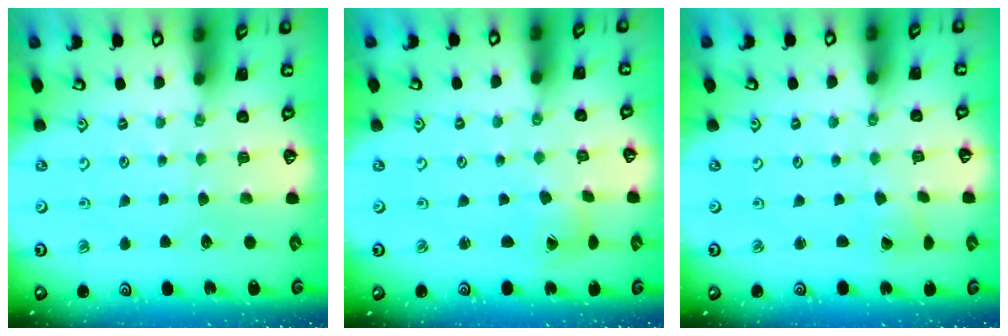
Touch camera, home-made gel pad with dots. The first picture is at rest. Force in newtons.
{"total": 1.0, "press": 1.0, "slide": 0.1}
{"total": 1.0, "press": 1.0, "slide": 0.0}